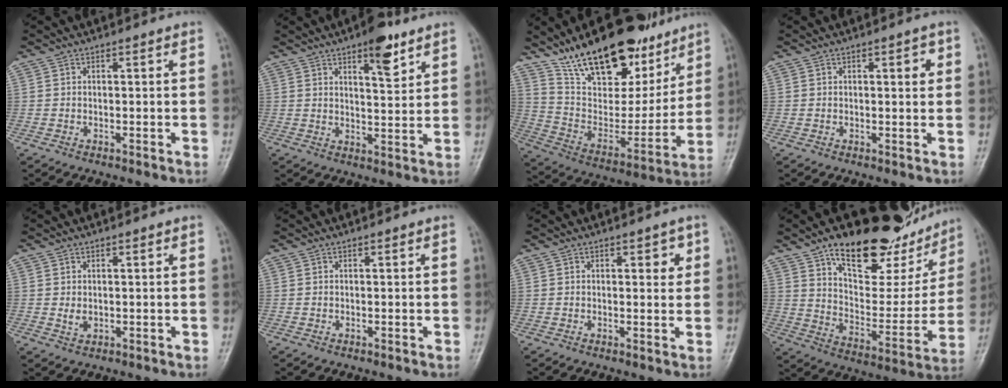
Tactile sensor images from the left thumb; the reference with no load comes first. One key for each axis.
{"total": 8.0, "fx": 4.9, "fy": 2.7, "fz": 5.7, "tx": -0.067, "ty": -0.028, "tz": 0.070}
{"total": 25.4, "fx": 17.7, "fy": 11.3, "fz": 14.2, "tx": -0.188, "ty": -0.065, "tz": 0.297}
{"total": 2.4, "fx": 0.9, "fy": 1.0, "fz": 2.0, "tx": -0.020, "ty": -0.001, "tz": 0.011}
{"total": 1.7, "fx": 0.3, "fy": 1.3, "fz": 1.1, "tx": -0.014, "ty": -0.005, "tz": 0.009}
{"total": 0.0}
{"total": 2.9, "fx": 1.2, "fy": 1.5, "fz": 2.2, "tx": -0.010, "ty": -0.003, "tz": 0.011}
{"total": 26.3, "fx": 17.2, "fy": 11.2, "fz": 16.5, "tx": -0.187, "ty": -0.057, "tz": 0.264}